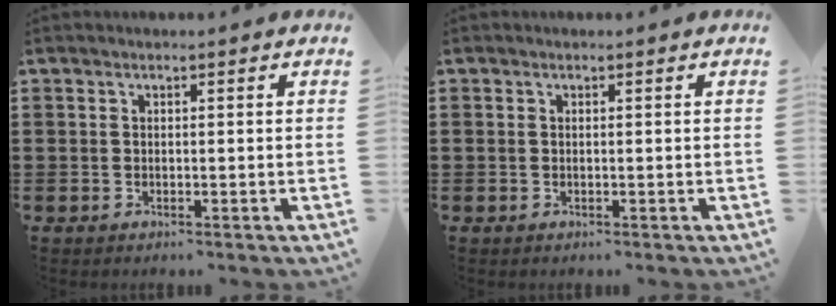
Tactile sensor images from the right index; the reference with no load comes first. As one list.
[{"total": 0.0}]